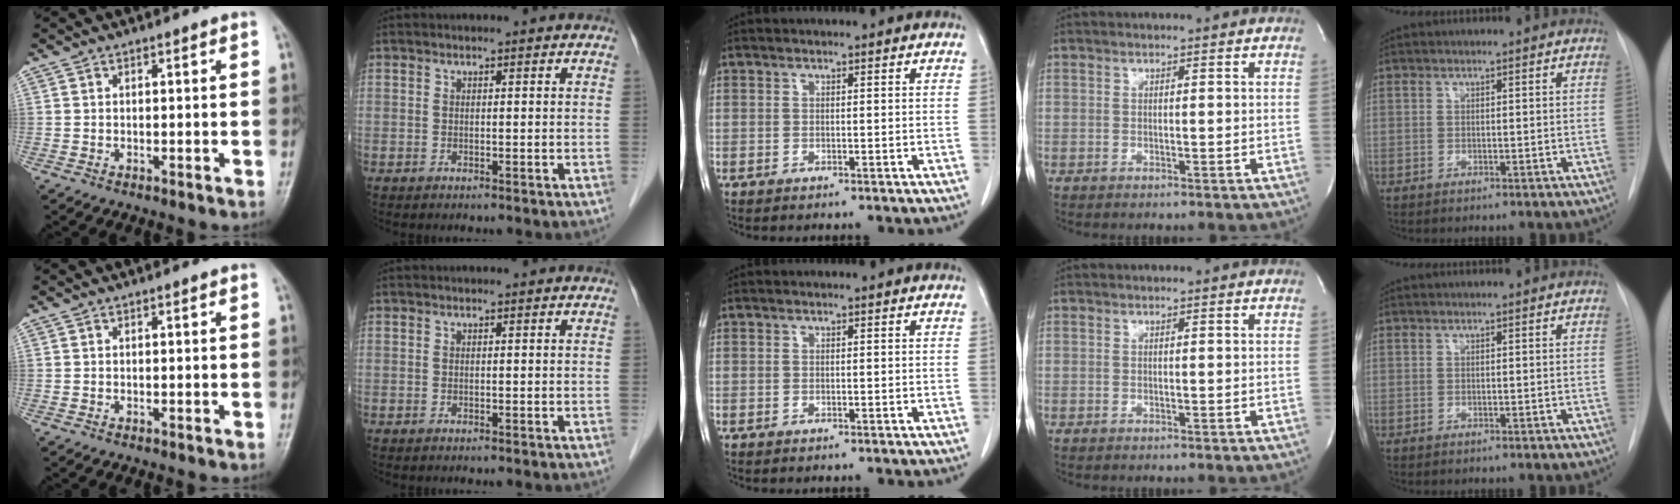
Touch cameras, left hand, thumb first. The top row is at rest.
{}